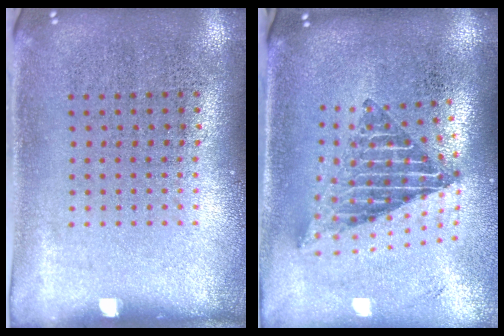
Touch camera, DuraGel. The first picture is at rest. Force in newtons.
{"total": 2.3, "press": 1.6, "slide": 1.6}